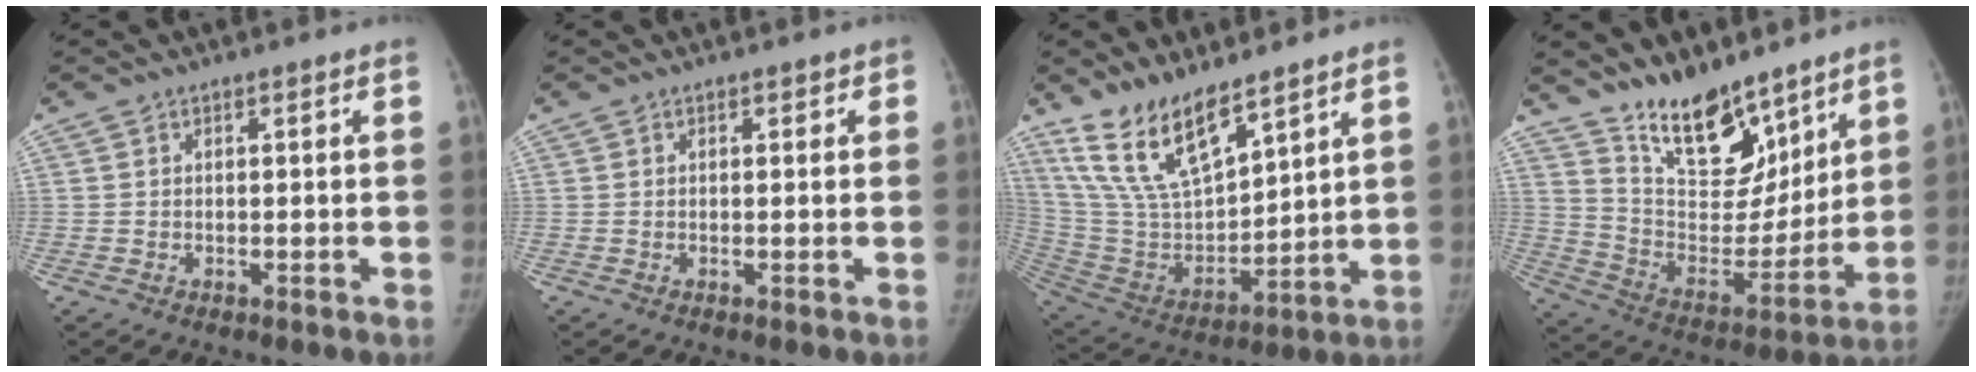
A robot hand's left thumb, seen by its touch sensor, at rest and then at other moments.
{"total": 1.2, "force": [0.5, 0.8, 0.7], "torque": [0.003, 0.001, 0.003]}
{"total": 16.2, "force": [11.7, 5.8, 9.5], "torque": [-0.149, -0.063, 0.244]}
{"total": 18.3, "force": [13.5, 8.4, 9.1], "torque": [-0.095, -0.090, 0.241]}